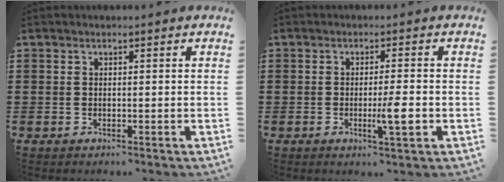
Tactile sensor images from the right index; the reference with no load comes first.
{"total": 4.8, "force": [-1.3, 0.5, 4.6], "torque": [-0.082, -0.010, -0.023]}